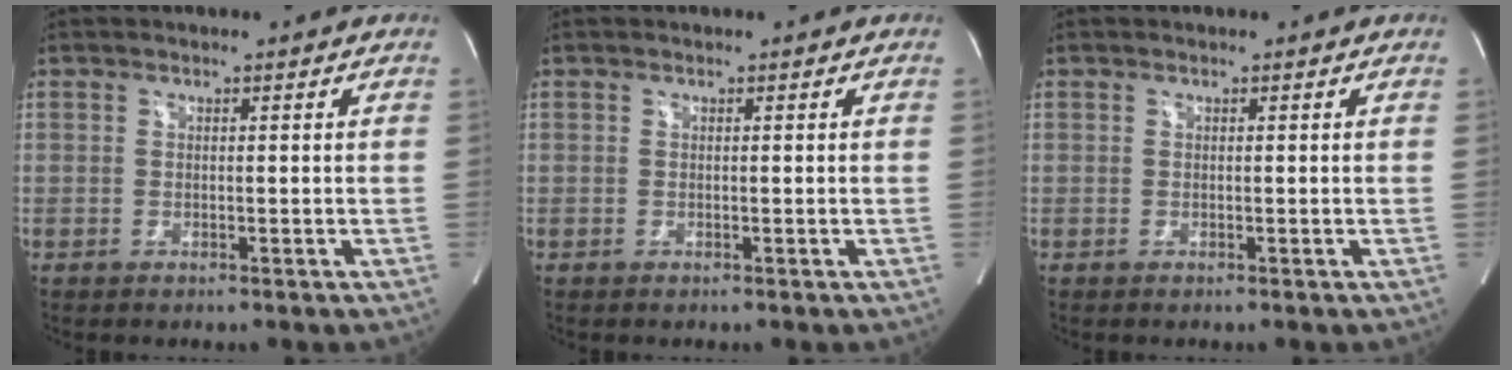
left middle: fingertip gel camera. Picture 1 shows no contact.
{"total": 0.0}
{"total": 0.0}